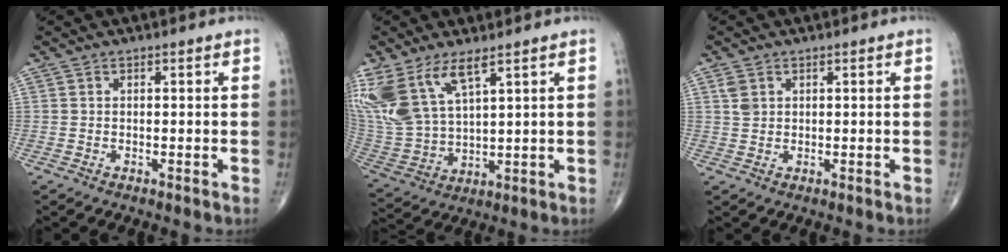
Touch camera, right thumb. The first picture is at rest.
{"total": 15.3, "force": [8.4, 6.5, 11.0], "torque": [-0.248, -0.030, 0.186]}
{"total": 2.2, "force": [0.9, 1.6, 1.2], "torque": [-0.022, 0.000, 0.022]}